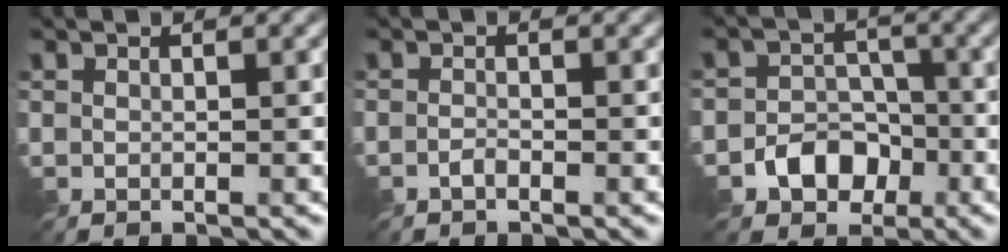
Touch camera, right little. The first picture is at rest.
{"total": 0.8, "force": [-0.7, 0.1, 0.4], "torque": [-0.011, 0.001, -0.017]}
{"total": 4.1, "force": [-2.1, 3.2, 1.6], "torque": [-0.007, 0.004, -0.045]}